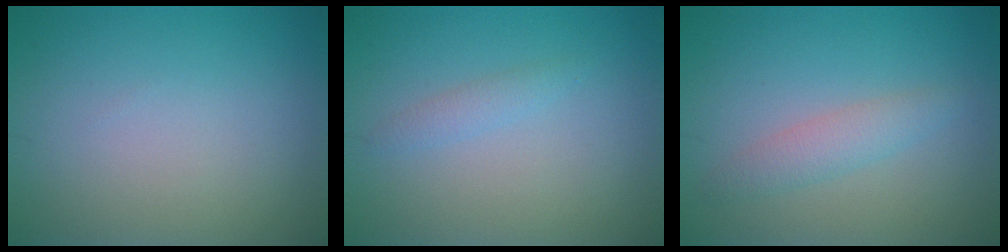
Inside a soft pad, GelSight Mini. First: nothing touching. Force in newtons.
{"total": 1.1, "press": 1.1, "slide": 0.0}
{"total": 2.0, "press": 2.0, "slide": 0.0}